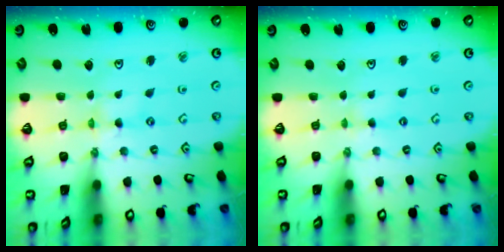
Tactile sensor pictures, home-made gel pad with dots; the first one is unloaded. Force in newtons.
{"total": 1.8, "press": 1.7, "slide": 0.3}